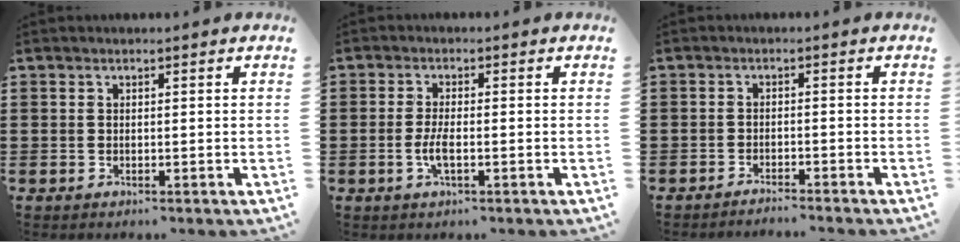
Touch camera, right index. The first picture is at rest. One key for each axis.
{"total": 3.2, "fx": -1.0, "fy": 0.7, "fz": 3.0, "tx": -0.066, "ty": -0.005, "tz": -0.022}
{"total": 1.7, "fx": -1.7, "fy": -0.2, "fz": 0.1, "tx": -0.003, "ty": 0.003, "tz": -0.036}